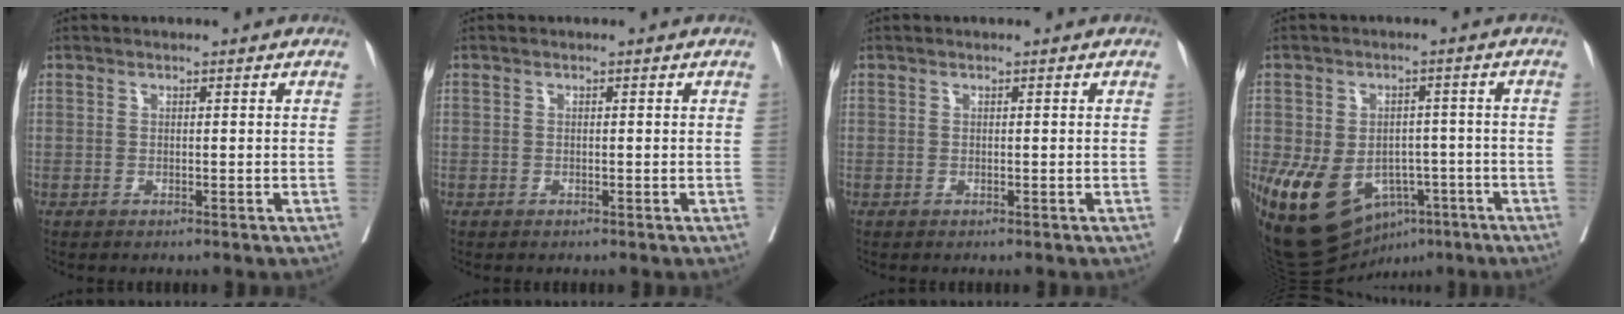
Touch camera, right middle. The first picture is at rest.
{"total": 0.8, "force": [-0.3, 0.8, -0.1], "torque": [0.004, 0.008, -0.006]}
{"total": 0.0}
{"total": 15.2, "force": [-6.8, 10.0, 9.2], "torque": [-0.180, 0.002, -0.089]}